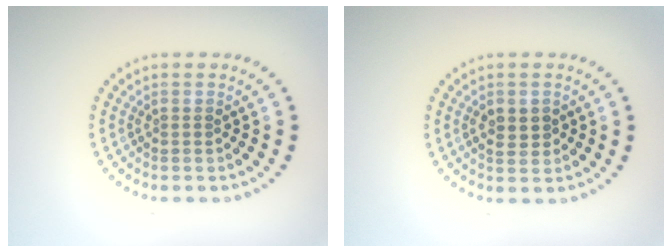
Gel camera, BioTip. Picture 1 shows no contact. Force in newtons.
{"total": 1.5, "press": 1.5, "slide": 0.1}